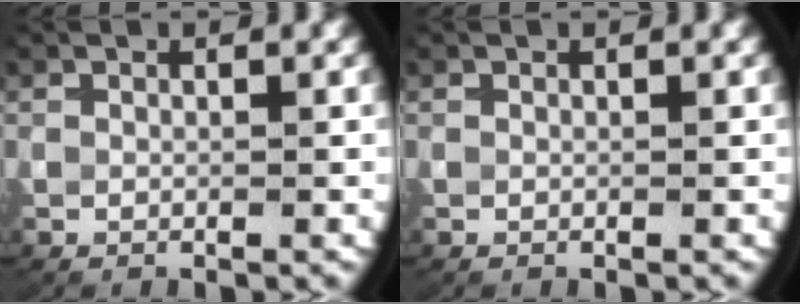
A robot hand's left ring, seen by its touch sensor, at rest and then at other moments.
{"total": 0.0}